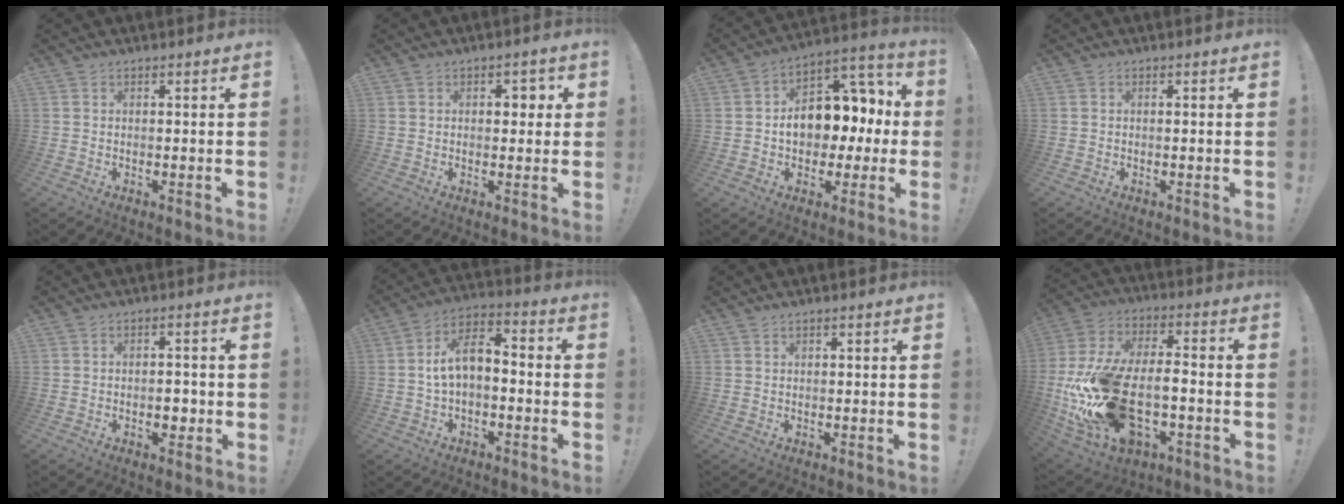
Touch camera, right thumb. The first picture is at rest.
{"total": 3.4, "force": [0.7, 2.4, 2.3], "torque": [-0.018, -0.001, 0.003]}
{"total": 13.1, "force": [0.1, 9.7, 8.8], "torque": [-0.111, 0.003, 0.004]}
{"total": 0.0}
{"total": 3.9, "force": [-1.0, 2.6, 2.7], "torque": [-0.029, 0.005, -0.020]}
{"total": 8.5, "force": [-0.8, 4.8, 7.0], "torque": [-0.115, 0.007, -0.013]}
{"total": 0.6, "force": [0.5, 0.2, 0.3], "torque": [-0.004, 0.000, 0.009]}
{"total": 24.8, "force": [-5.2, 15.1, 18.9], "torque": [-0.384, 0.025, -0.072]}